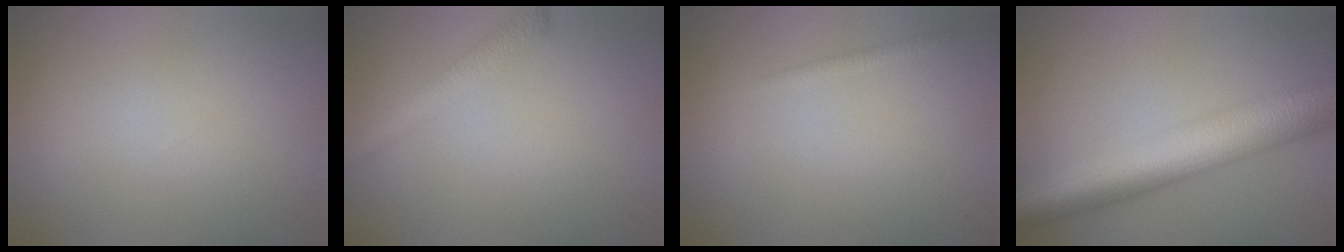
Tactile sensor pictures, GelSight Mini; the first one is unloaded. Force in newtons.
{"total": 2.5, "press": 2.5, "slide": 0.1}
{"total": 0.9, "press": 0.9, "slide": 0.1}
{"total": 9.2, "press": 9.2, "slide": 0.2}